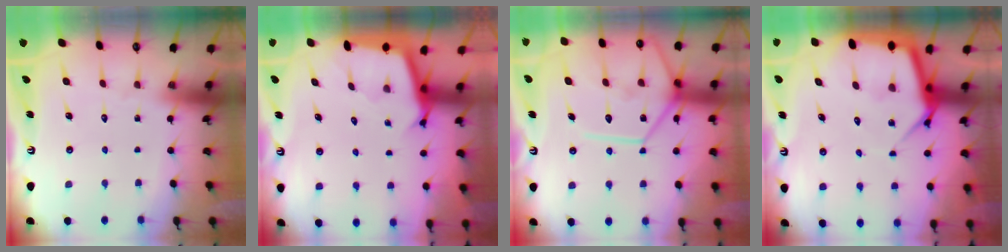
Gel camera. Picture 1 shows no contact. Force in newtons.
{"total": 2.6, "press": 2.6, "slide": 0.1}
{"total": 17.5, "press": 17.4, "slide": 1.7}
{"total": 9.7, "press": 9.7, "slide": 1.0}